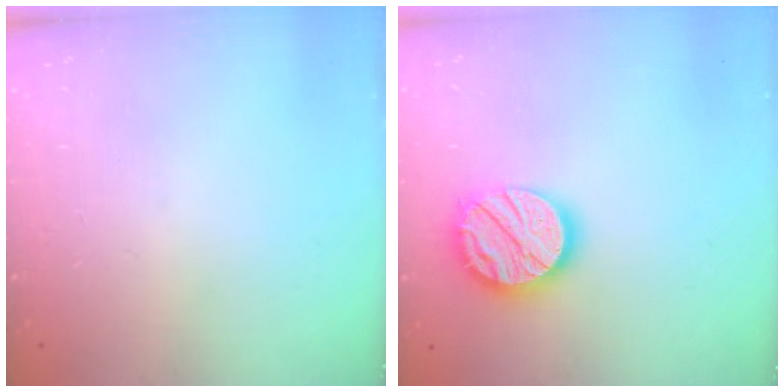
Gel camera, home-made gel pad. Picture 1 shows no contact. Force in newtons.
{"total": 15.6, "press": 15.5, "slide": 1.3}